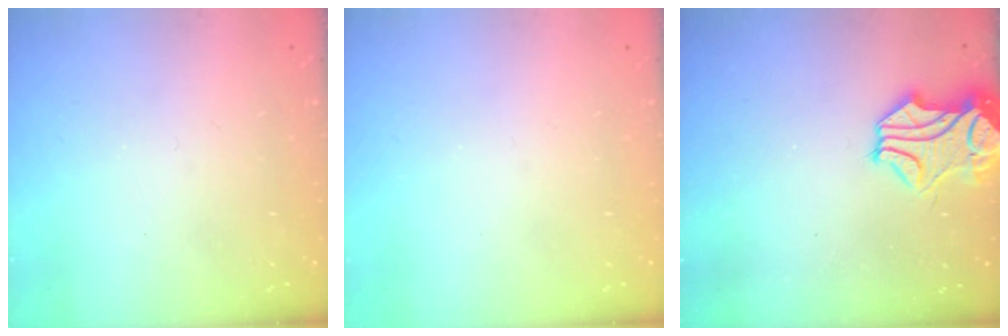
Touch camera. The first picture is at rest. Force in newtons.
{"total": 0.0}
{"total": 2.0, "press": 1.3, "slide": 1.5}